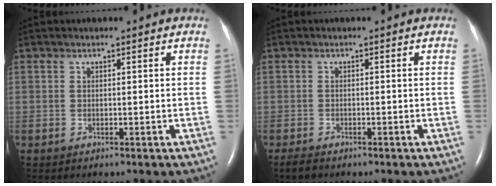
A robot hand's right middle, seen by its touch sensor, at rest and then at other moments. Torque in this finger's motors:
{"motor_torque": [0.22, -0.17, -0.03, 0.00]}